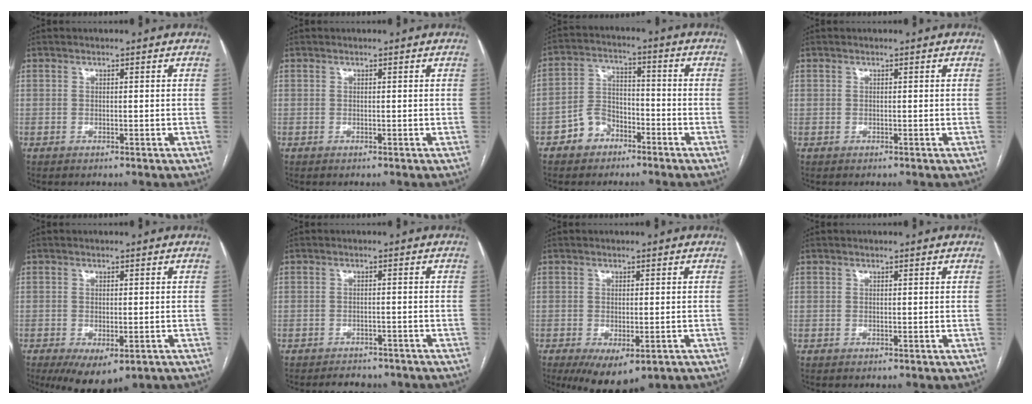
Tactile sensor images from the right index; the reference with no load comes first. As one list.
[{"total": 0.0}, {"total": 6.5, "force": [-3.8, 4.7, 2.4], "torque": [-0.052, 0.022, -0.066]}, {"total": 0.0}, {"total": 7.5, "force": [-4.4, 2.9, 5.3], "torque": [-0.076, -0.016, -0.062]}, {"total": 6.2, "force": [-5.5, 2.5, 1.6], "torque": [-0.020, 0.003, -0.061]}, {"total": 8.0, "force": [-4.7, 3.2, 5.6], "torque": [-0.081, -0.016, -0.065]}, {"total": 0.0}]